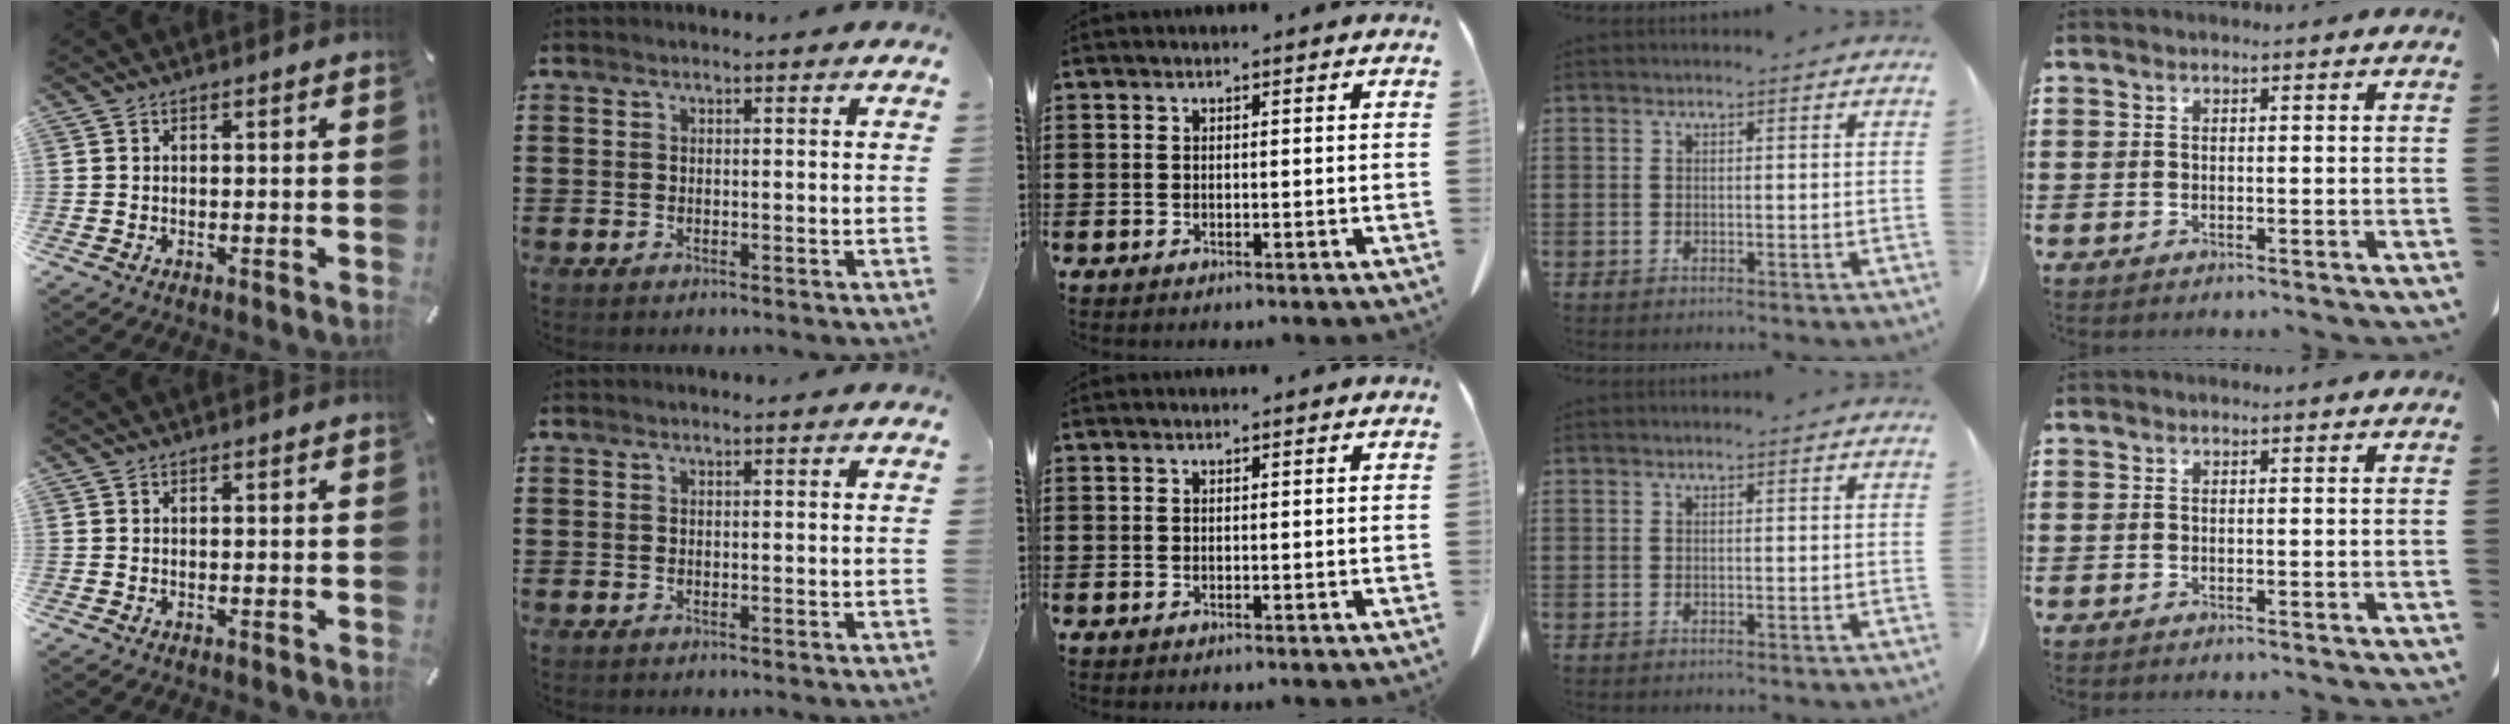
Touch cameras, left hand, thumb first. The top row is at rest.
{}